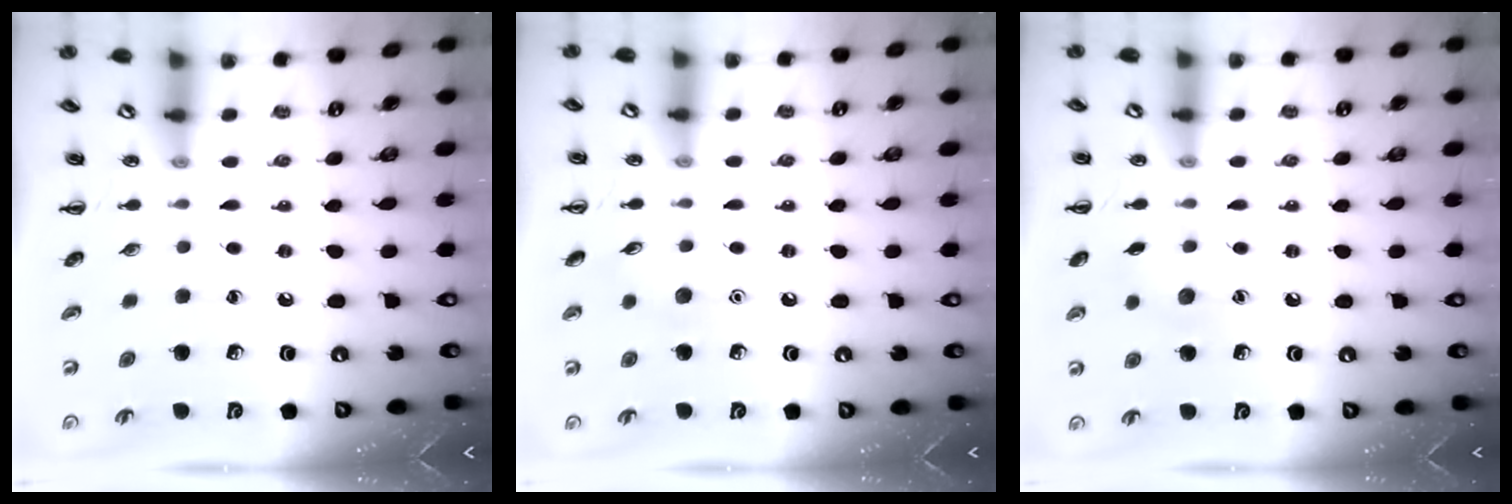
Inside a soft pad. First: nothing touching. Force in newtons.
{"total": 5.5, "press": 5.4, "slide": 1.3}
{"total": 5.8, "press": 5.7, "slide": 1.5}